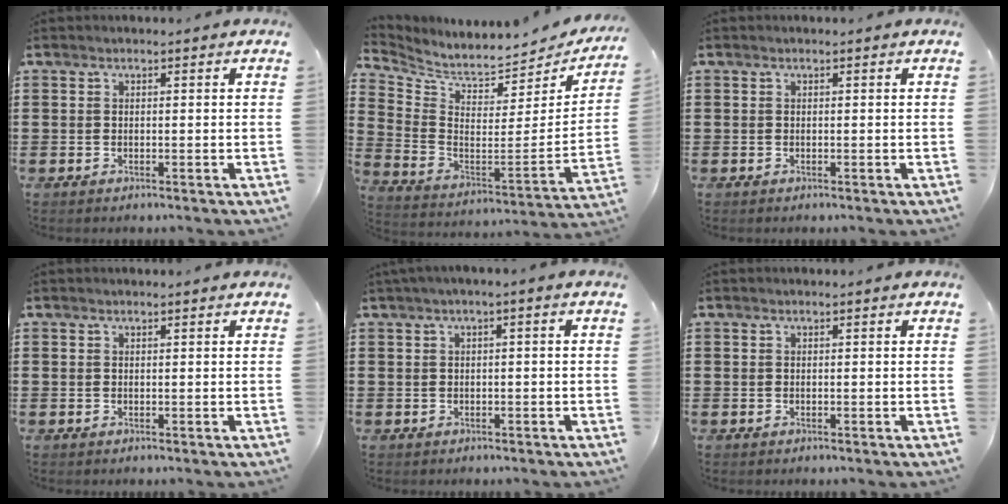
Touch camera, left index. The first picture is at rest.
{"total": 4.8, "force": [4.6, 0.8, 1.1], "torque": [-0.053, -0.057, 0.073]}
{"total": 0.0}
{"total": 0.0}
{"total": 1.3, "force": [-0.8, 0.2, 0.9], "torque": [-0.023, -0.004, -0.020]}
{"total": 0.0}